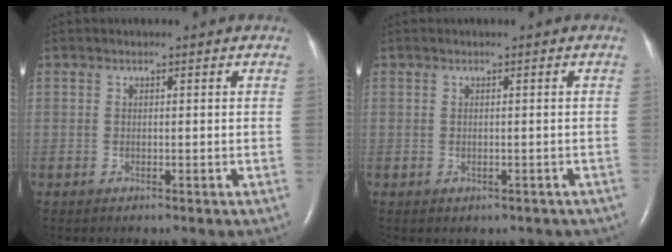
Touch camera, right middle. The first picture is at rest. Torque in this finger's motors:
{"motor_torque": [-0.15, -0.24, -0.05, 0.01]}